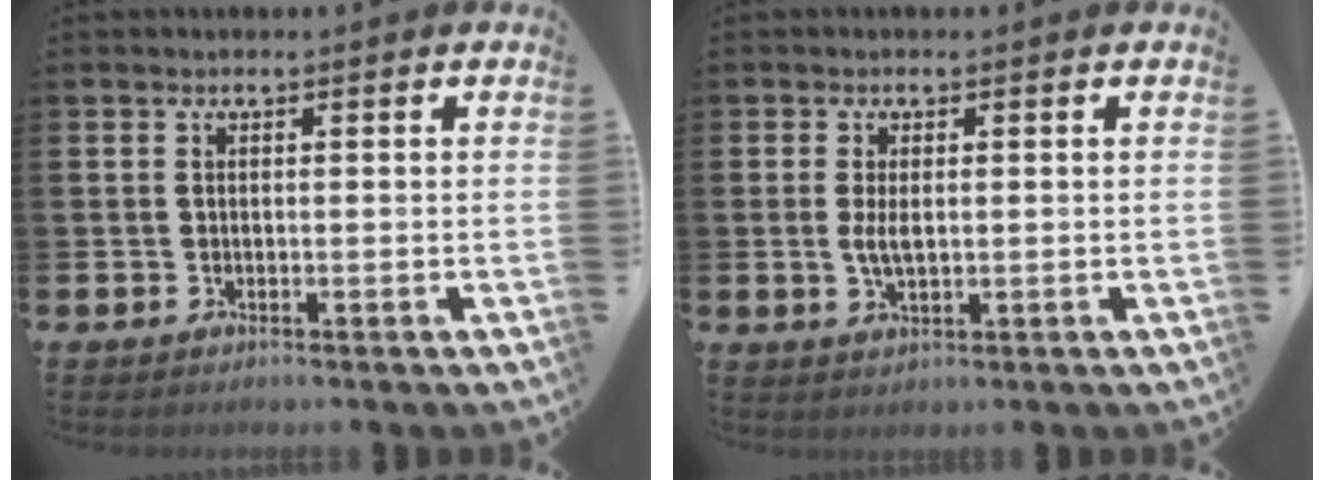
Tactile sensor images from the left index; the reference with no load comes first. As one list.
[{"total": 2.8, "force": [0.2, 1.2, 2.5], "torque": [-0.036, -0.002, 0.000]}]